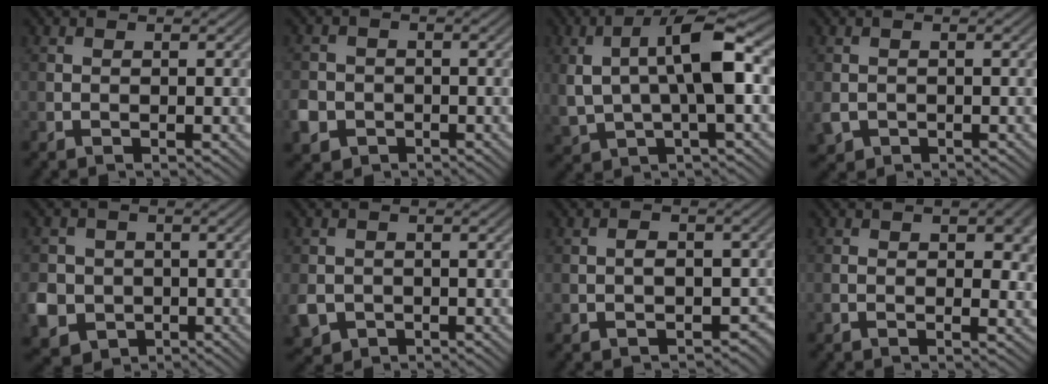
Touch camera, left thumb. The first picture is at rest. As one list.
[{"total": 4.0, "force": [-1.7, 3.4, 1.4], "torque": [-0.039, -0.008, -0.041]}, {"total": 9.9, "force": [1.6, 3.9, 8.9], "torque": [-0.180, 0.003, 0.029]}, {"total": 2.1, "force": [-0.8, 1.7, 1.0], "torque": [-0.027, -0.013, -0.016]}, {"total": 7.2, "force": [-1.8, 6.7, 2.2], "torque": [-0.080, -0.018, -0.053]}, {"total": 3.4, "force": [-1.4, 2.8, 1.4], "torque": [-0.038, -0.015, -0.029]}, {"total": 4.6, "force": [-1.3, 3.2, 3.1], "torque": [-0.039, -0.010, -0.019]}, {"total": 4.7, "force": [0.6, 2.2, 4.1], "torque": [-0.057, -0.001, 0.010]}]